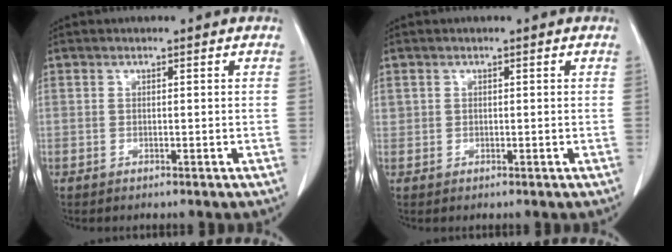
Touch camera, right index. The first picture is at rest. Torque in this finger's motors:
{"motor_torque": [-0.04, 0.02, 0.08, 0.01]}